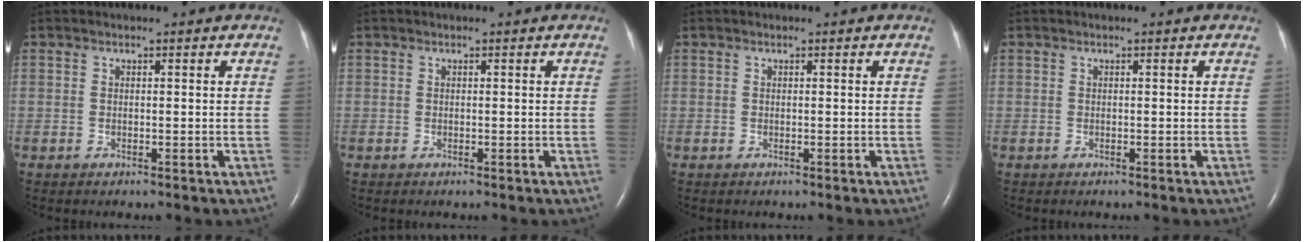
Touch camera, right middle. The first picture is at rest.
{"total": 0.0}
{"total": 0.0}
{"total": 0.0}